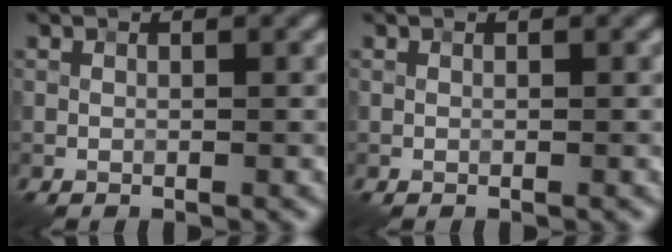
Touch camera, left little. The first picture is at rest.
{"total": 0.0}